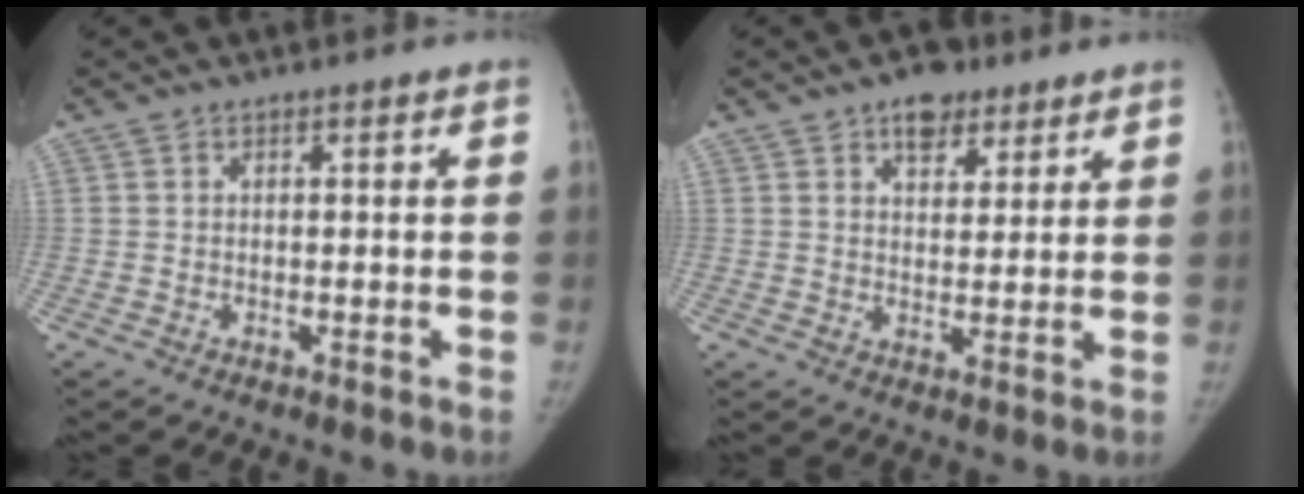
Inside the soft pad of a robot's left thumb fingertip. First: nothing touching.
{"total": 6.5, "force": [4.1, 4.0, 3.1], "torque": [-0.016, -0.018, 0.061]}